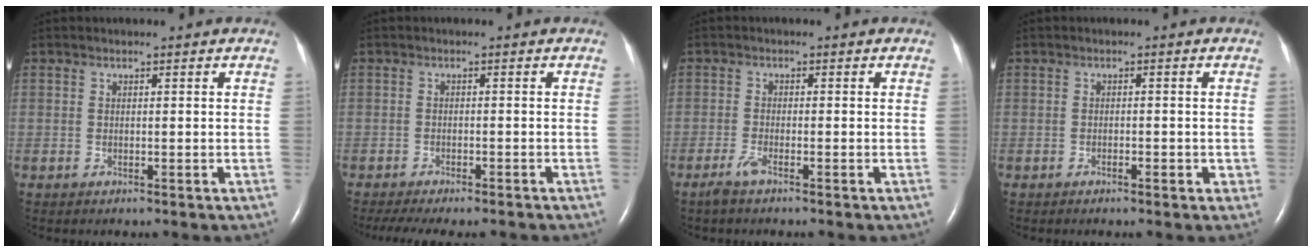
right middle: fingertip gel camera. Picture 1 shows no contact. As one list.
[{"total": 10.3, "force": [-8.8, 2.2, 4.8], "torque": [-0.075, -0.012, -0.119]}, {"total": 2.0, "force": [-1.5, 0.0, 1.3], "torque": [-0.040, -0.006, -0.035]}, {"total": 1.4, "force": [-0.6, 0.6, 1.1], "torque": [-0.016, 0.002, -0.007]}]